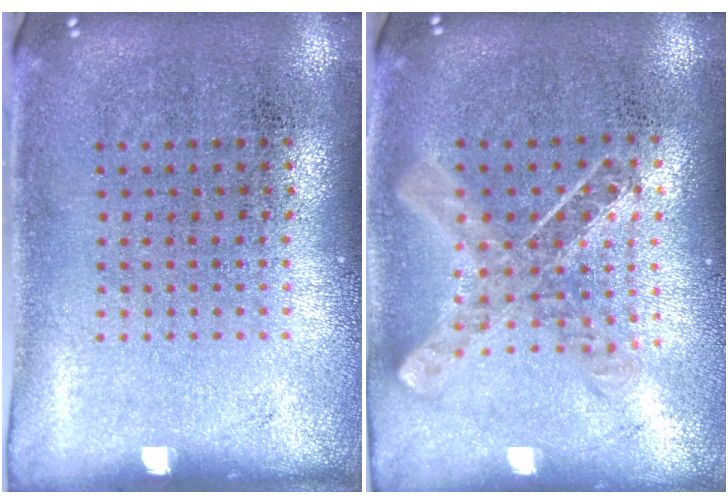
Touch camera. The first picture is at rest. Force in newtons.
{"total": 1.0, "press": 1.0, "slide": 0.1}